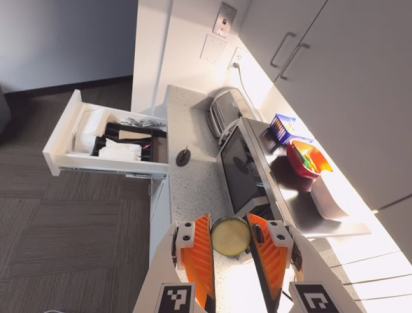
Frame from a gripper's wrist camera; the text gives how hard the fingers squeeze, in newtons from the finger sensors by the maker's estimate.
{"total": 10.8, "left": 11.1, "right": 10.5}